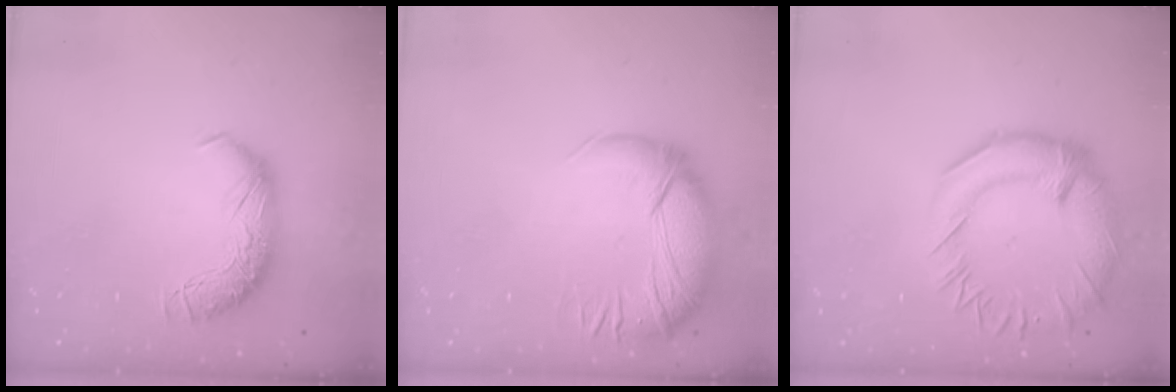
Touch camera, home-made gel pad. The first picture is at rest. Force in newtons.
{"total": 2.9, "press": 0.2, "slide": 2.9}
{"total": 6.7, "press": 6.2, "slide": 2.6}